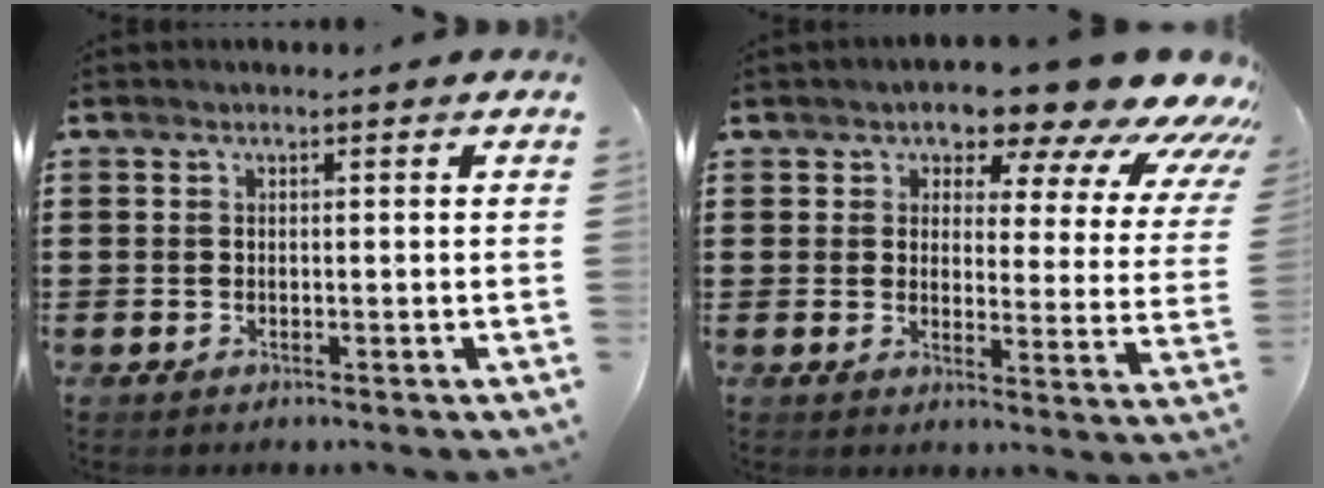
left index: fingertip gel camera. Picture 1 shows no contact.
{"total": 9.0, "force": [7.7, 2.8, 3.9], "torque": [-0.070, -0.054, 0.130]}